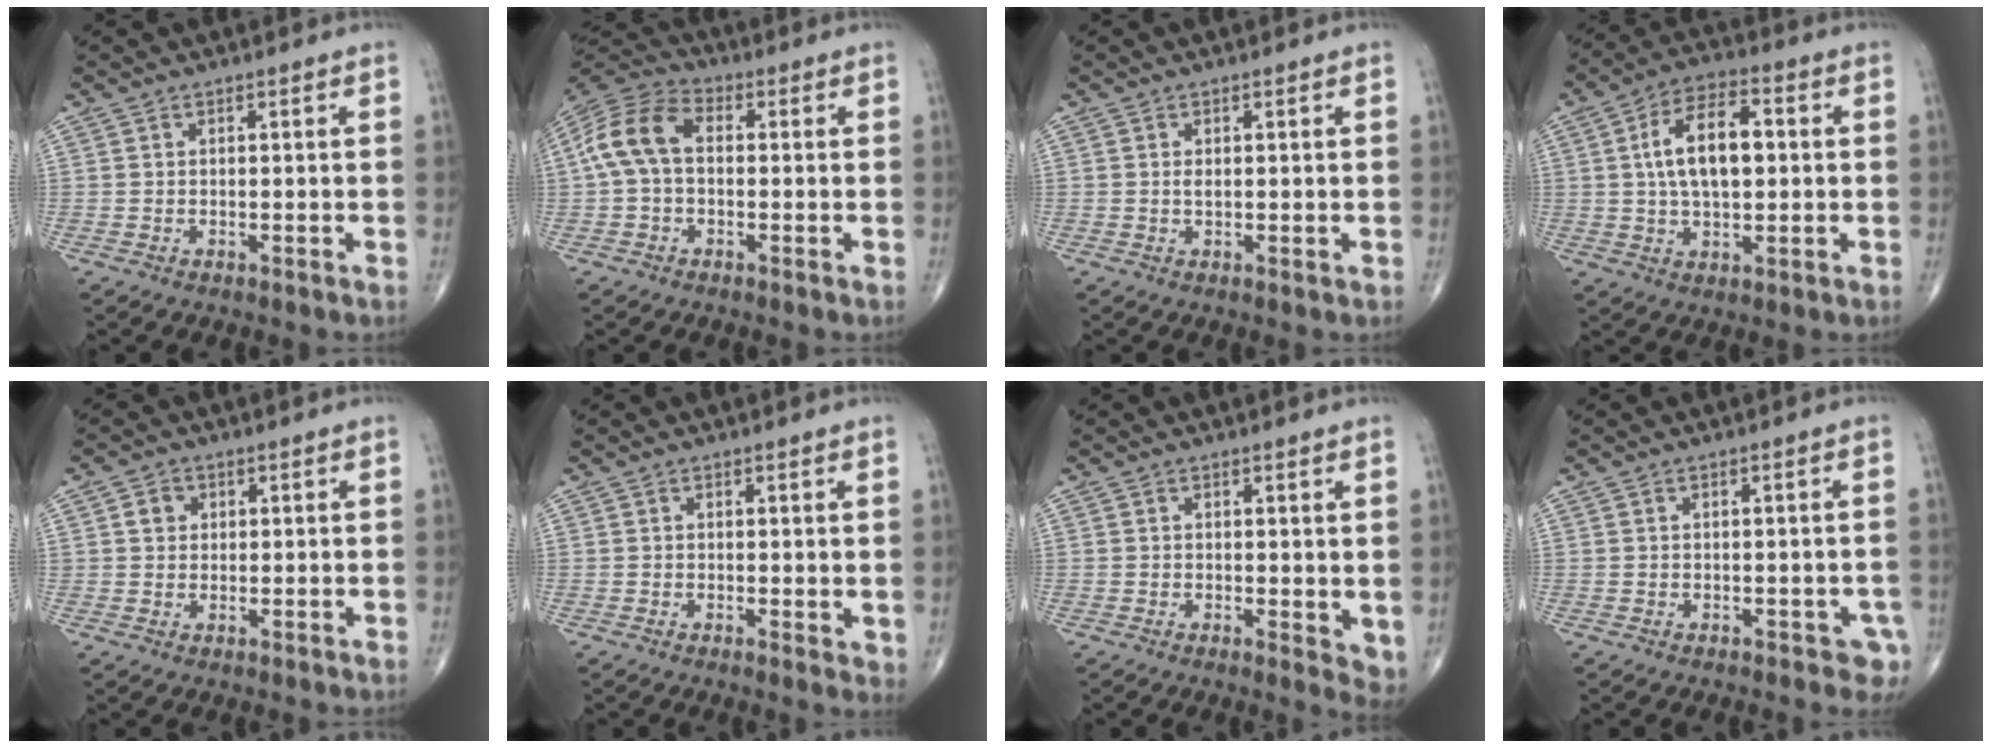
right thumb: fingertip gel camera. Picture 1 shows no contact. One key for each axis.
{"total": 10.7, "fx": 0.4, "fy": 6.9, "fz": 8.1, "tx": -0.164, "ty": 0.032, "tz": -0.003}
{"total": 1.2, "fx": 0.2, "fy": 0.5, "fz": 1.1, "tx": -0.022, "ty": -0.003, "tz": 0.003}
{"total": 12.4, "fx": 1.4, "fy": 6.4, "fz": 10.5, "tx": -0.173, "ty": 0.016, "tz": 0.021}
{"total": 2.8, "fx": 0.8, "fy": 2.5, "fz": 1.1, "tx": -0.004, "ty": 0.000, "tz": 0.010}
{"total": 2.1, "fx": 0.3, "fy": 0.8, "fz": 1.9, "tx": -0.030, "ty": -0.009, "tz": 0.000}
{"total": 4.0, "fx": 0.3, "fy": 1.6, "fz": 3.7, "tx": -0.045, "ty": -0.013, "tz": 0.003}
{"total": 3.5, "fx": -1.5, "fy": 1.9, "fz": 2.5, "tx": -0.010, "ty": 0.004, "tz": -0.017}